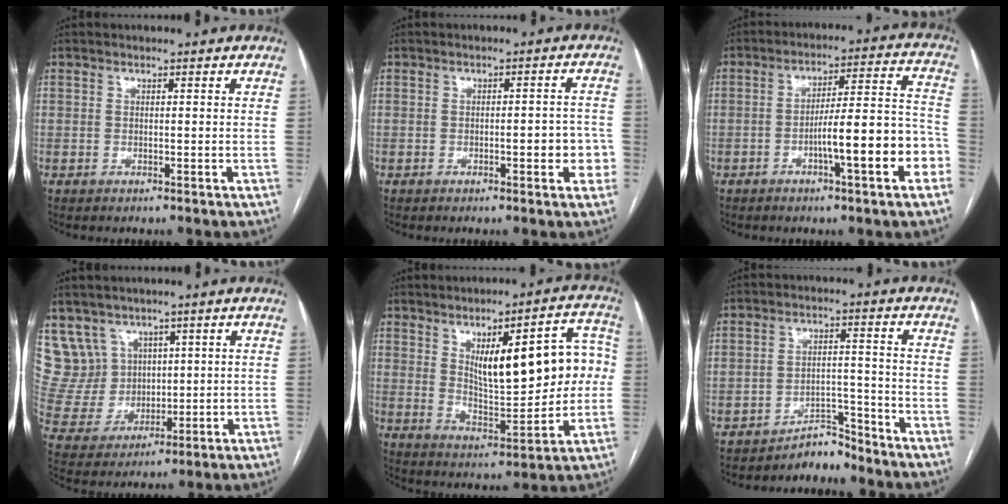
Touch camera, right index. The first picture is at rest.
{"total": 4.6, "force": [-1.5, 1.6, 4.1], "torque": [-0.040, 0.012, -0.016]}
{"total": 12.6, "force": [-4.7, 1.3, 11.7], "torque": [-0.162, 0.024, -0.065]}
{"total": 8.8, "force": [5.4, 7.0, 0.5], "torque": [-0.024, 0.038, 0.126]}
{"total": 16.8, "force": [3.0, 5.6, 15.5], "torque": [-0.209, 0.029, 0.058]}
{"total": 4.4, "force": [-4.2, 0.9, -0.2], "torque": [0.012, 0.014, -0.068]}